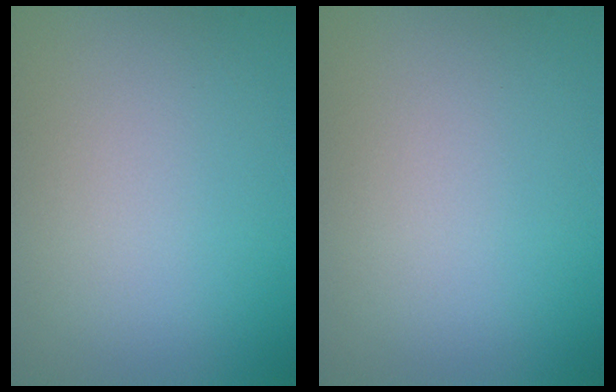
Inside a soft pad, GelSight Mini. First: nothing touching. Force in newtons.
{"total": 0.0}